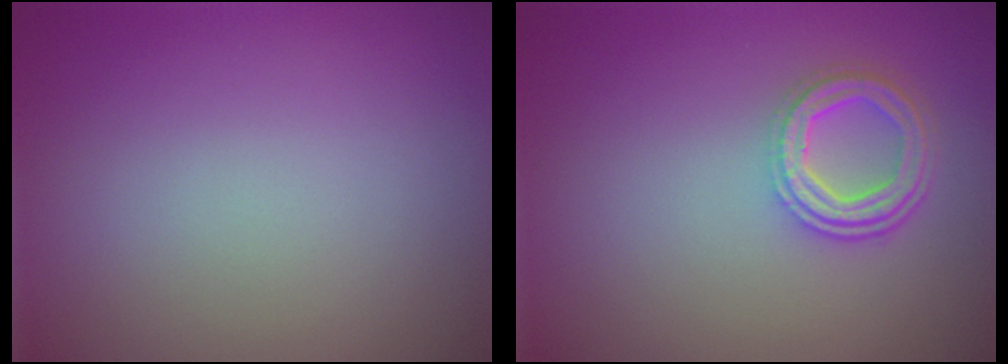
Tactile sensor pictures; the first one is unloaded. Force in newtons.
{"total": 4.1, "press": 3.1, "slide": 2.6}